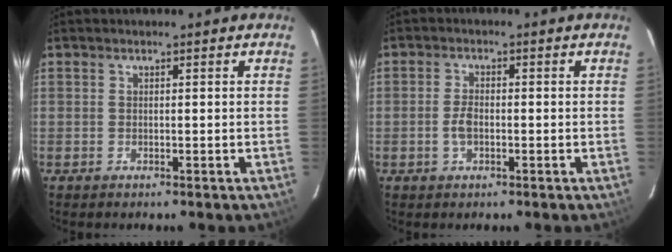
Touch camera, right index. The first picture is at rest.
{"total": 1.0, "force": [-0.2, 0.5, 0.8], "torque": [-0.013, 0.003, -0.004]}